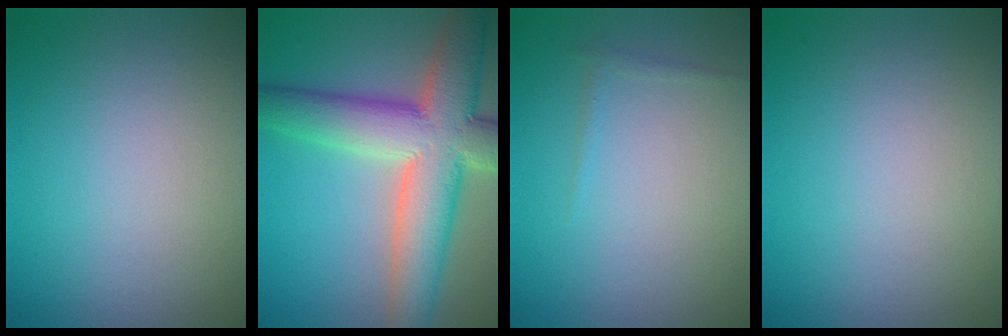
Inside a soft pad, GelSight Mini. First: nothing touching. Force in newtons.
{"total": 10.6, "press": 10.6, "slide": 0.7}
{"total": 0.6, "press": 0.6, "slide": 0.1}
{"total": 0.0}